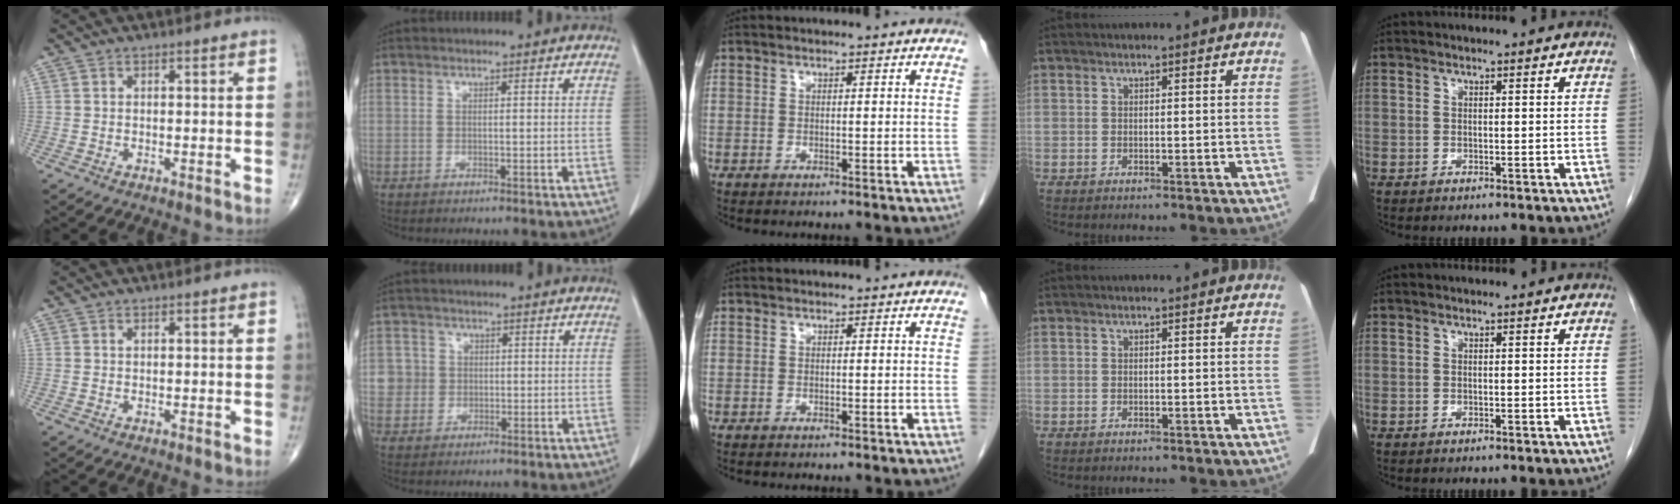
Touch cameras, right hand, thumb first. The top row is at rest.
{"index": {"total": 3.8, "force": [0.1, 3.8, -0.1], "torque": [0.015, 0.010, 0.004]}}